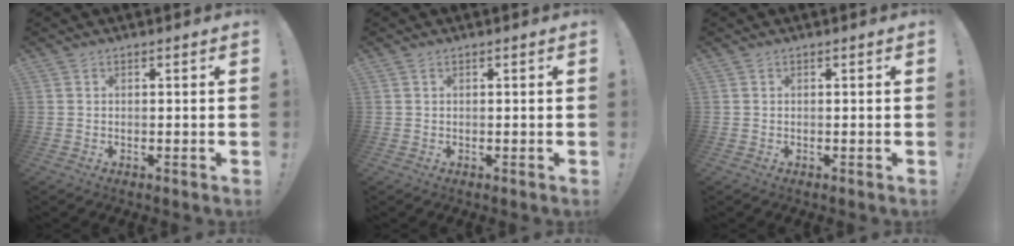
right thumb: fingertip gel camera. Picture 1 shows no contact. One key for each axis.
{"total": 0.0}
{"total": 0.0}